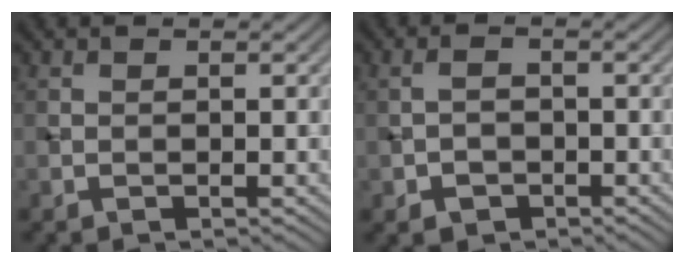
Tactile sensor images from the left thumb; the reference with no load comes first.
{"total": 2.6, "force": [-1.4, 1.7, 1.4], "torque": [-0.027, -0.002, -0.026]}